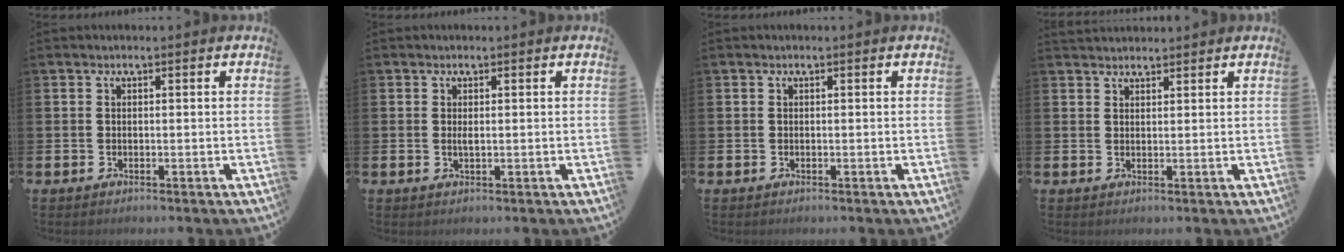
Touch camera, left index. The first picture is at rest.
{"total": 0.8, "force": [0.1, 0.2, 0.8], "torque": [-0.014, 0.001, 0.001]}
{"total": 0.0}
{"total": 2.0, "force": [1.9, 0.5, 0.1], "torque": [0.004, -0.006, 0.034]}